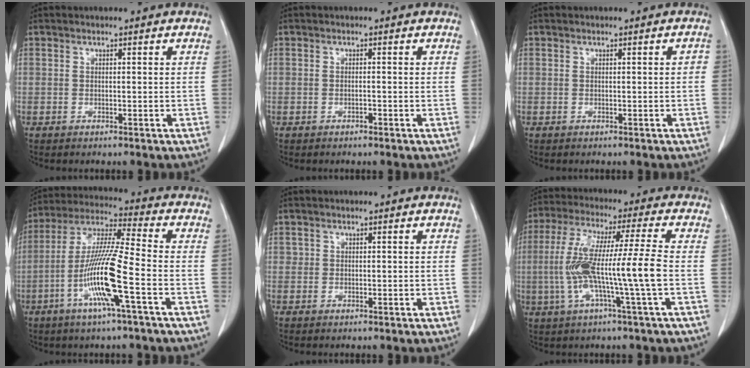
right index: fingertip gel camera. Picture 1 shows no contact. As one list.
[{"total": 0.6, "force": [-0.4, 0.2, 0.4], "torque": [-0.011, 0.001, -0.006]}, {"total": 0.6, "force": [-0.2, 0.3, 0.5], "torque": [0.000, 0.003, -0.002]}, {"total": 13.6, "force": [-4.5, -0.1, 12.8], "torque": [-0.259, -0.004, -0.094]}, {"total": 0.6, "force": [0.0, 0.6, 0.2], "torque": [-0.001, 0.006, 0.001]}, {"total": 13.1, "force": [-2.1, -1.0, 12.8], "torque": [-0.253, 0.009, -0.044]}]